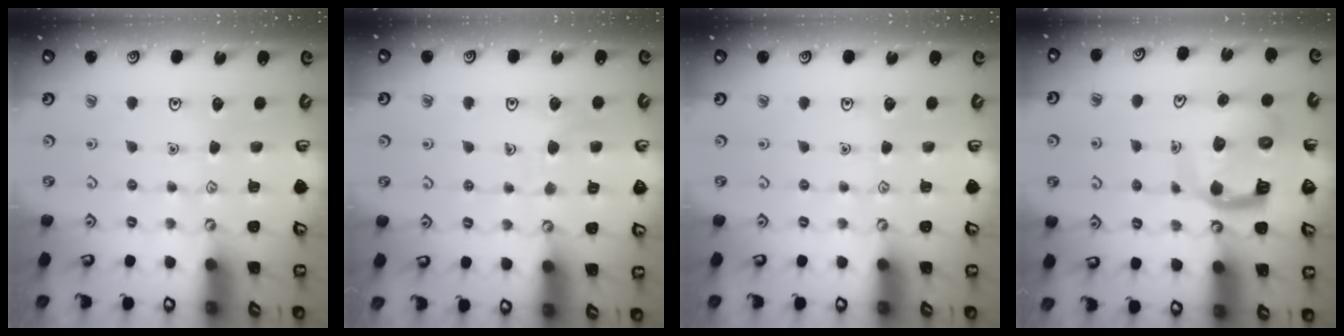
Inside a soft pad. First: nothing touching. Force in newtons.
{"total": 5.4, "press": 5.4, "slide": 0.3}
{"total": 0.0}
{"total": 11.0, "press": 10.9, "slide": 1.3}